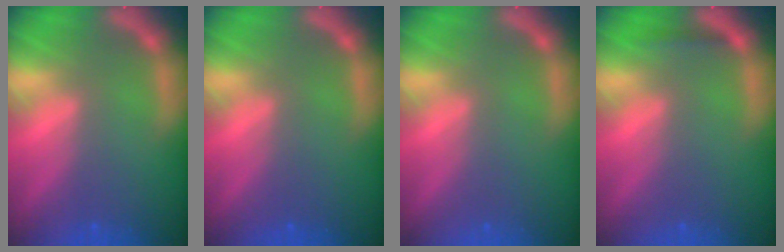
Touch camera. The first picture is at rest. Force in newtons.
{"total": 0.0}
{"total": 0.0}
{"total": 0.9}